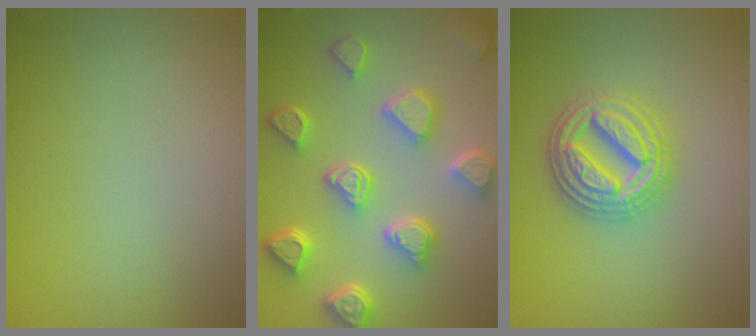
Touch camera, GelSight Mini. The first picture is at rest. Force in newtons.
{"total": 7.0, "press": 5.7, "slide": 4.1}
{"total": 4.9, "press": 4.8, "slide": 0.8}